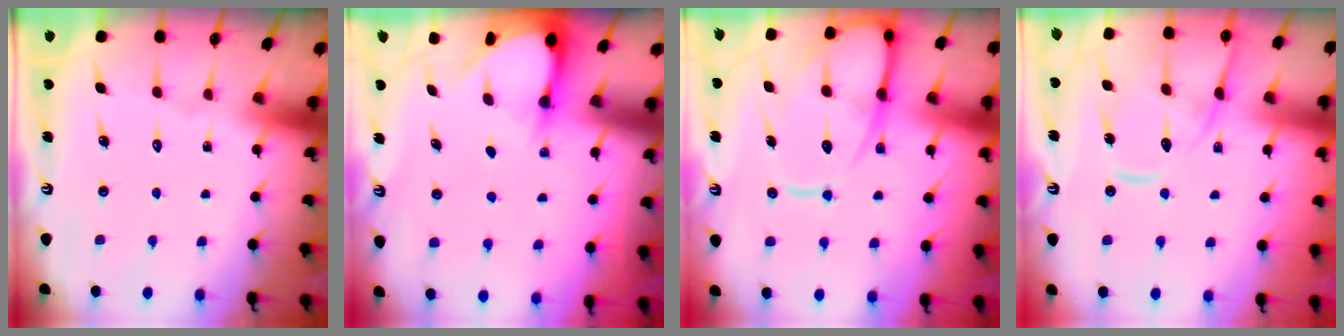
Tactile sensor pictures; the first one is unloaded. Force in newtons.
{"total": 2.9, "press": 2.9, "slide": 0.3}
{"total": 14.0, "press": 13.9, "slide": 1.5}
{"total": 12.5, "press": 12.5, "slide": 1.1}